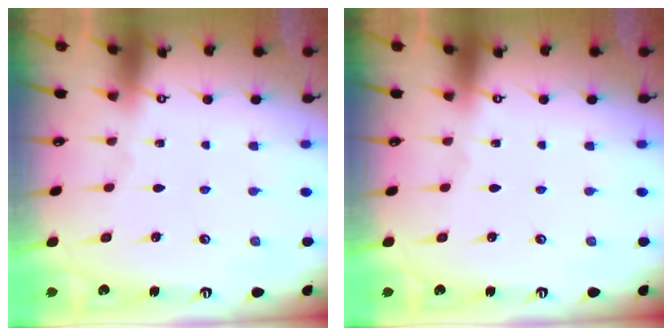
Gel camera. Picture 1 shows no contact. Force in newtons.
{"total": 0.0}